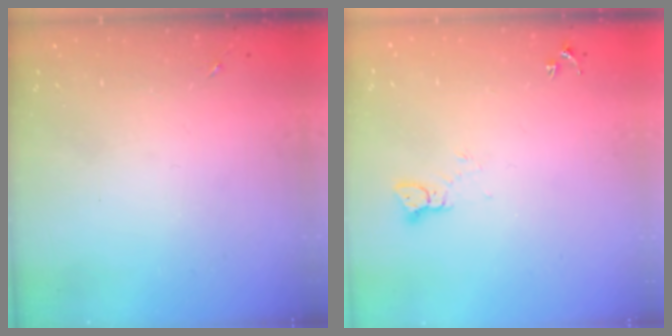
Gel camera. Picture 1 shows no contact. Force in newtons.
{"total": 3.3, "press": 3.3, "slide": 0.3}